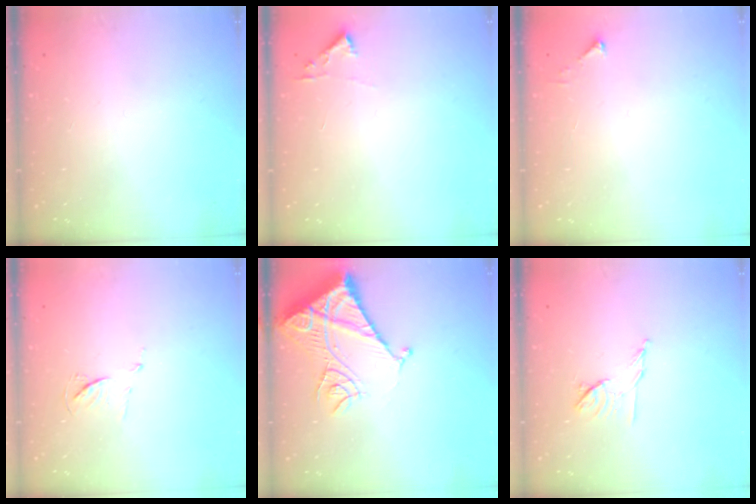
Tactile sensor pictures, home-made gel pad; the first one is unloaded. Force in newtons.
{"total": 3.3, "press": 3.3, "slide": 0.4}
{"total": 2.5, "press": 2.5, "slide": 0.3}
{"total": 5.6, "press": 5.6, "slide": 0.8}
{"total": 13.7, "press": 13.6, "slide": 1.6}
{"total": 7.1, "press": 7.0, "slide": 1.2}